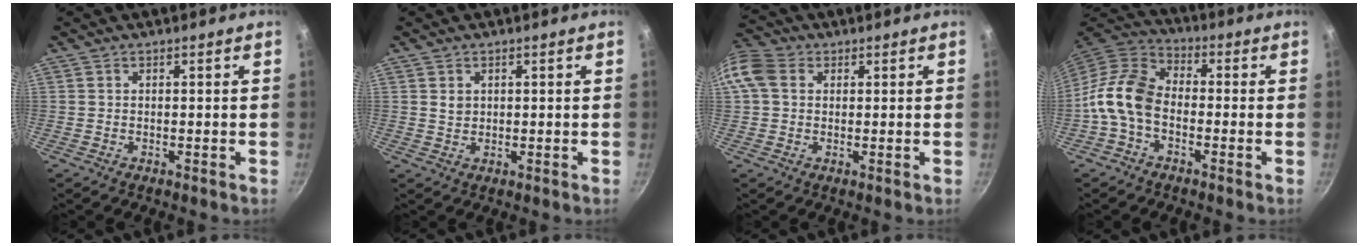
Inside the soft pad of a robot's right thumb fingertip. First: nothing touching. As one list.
[{"total": 1.7, "force": [0.6, 1.4, 0.8], "torque": [-0.010, 0.000, 0.011]}, {"total": 10.0, "force": [2.2, 7.8, 5.8], "torque": [-0.126, 0.019, 0.028]}, {"total": 11.0, "force": [-2.8, 7.3, 7.7], "torque": [-0.137, 0.040, -0.077]}]